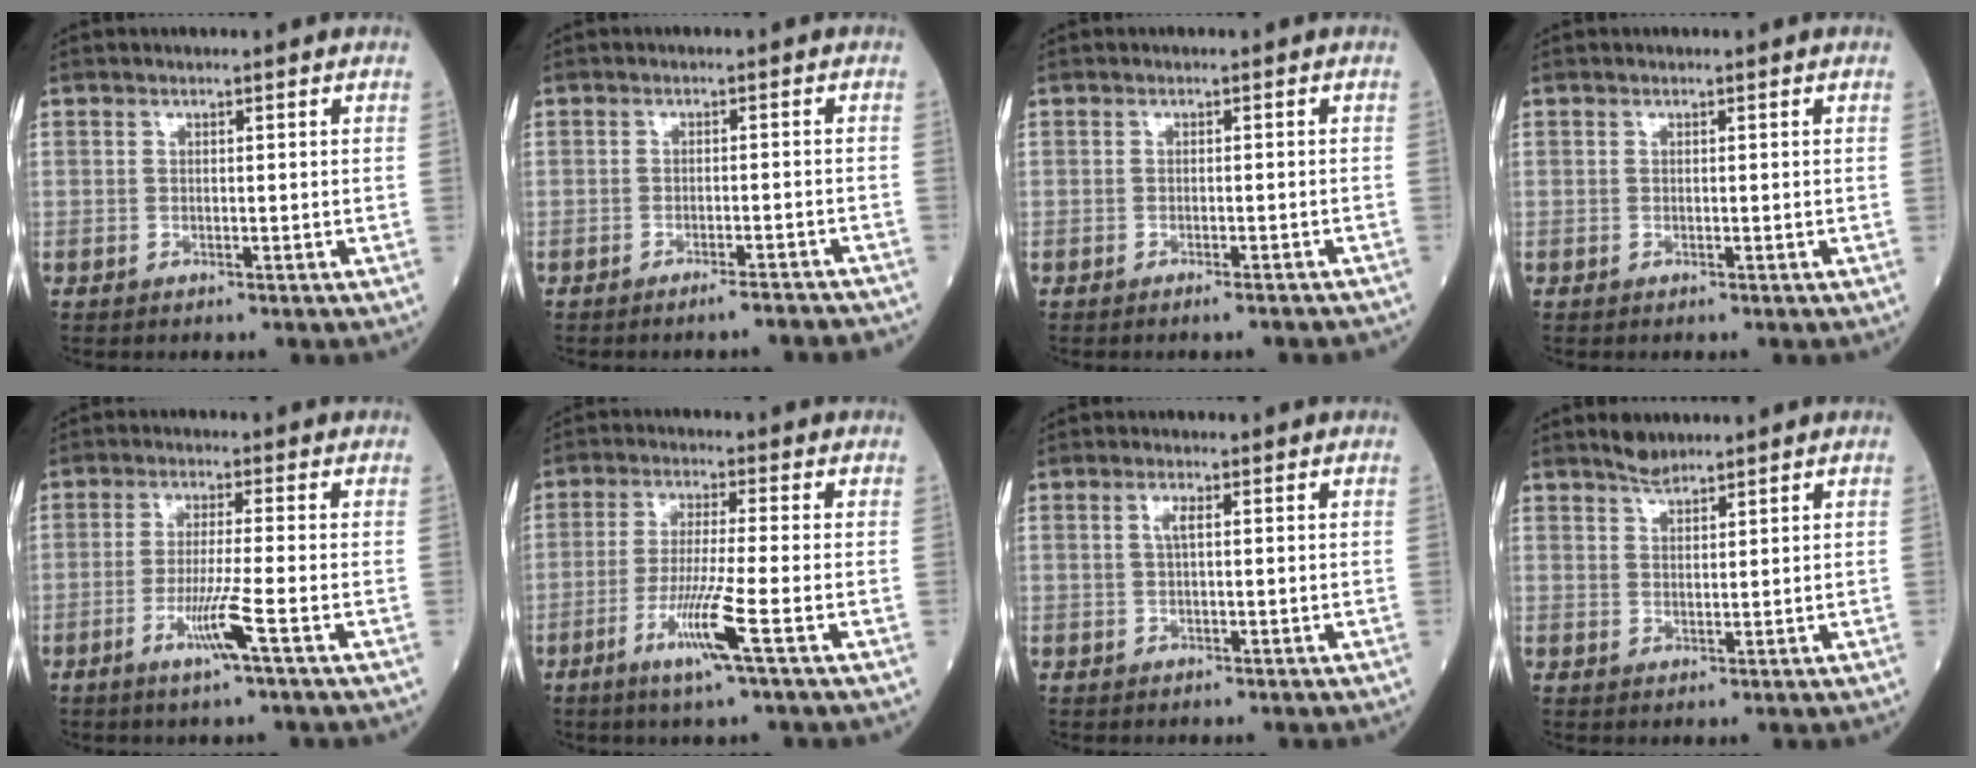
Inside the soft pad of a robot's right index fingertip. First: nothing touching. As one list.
[{"total": 5.3, "force": [-4.9, 0.2, 2.0], "torque": [-0.016, -0.002, -0.066]}, {"total": 3.5, "force": [-3.2, 0.4, 1.5], "torque": [-0.017, -0.004, -0.039]}, {"total": 0.0}, {"total": 5.4, "force": [-2.3, -1.0, 4.8], "torque": [-0.096, -0.015, -0.047]}, {"total": 7.6, "force": [-3.3, -1.1, 6.7], "torque": [-0.132, -0.022, -0.067]}, {"total": 1.7, "force": [0.5, 0.3, 1.6], "torque": [-0.035, 0.003, 0.008]}, {"total": 2.7, "force": [2.5, 0.5, 0.7], "torque": [-0.013, 0.002, 0.045]}]